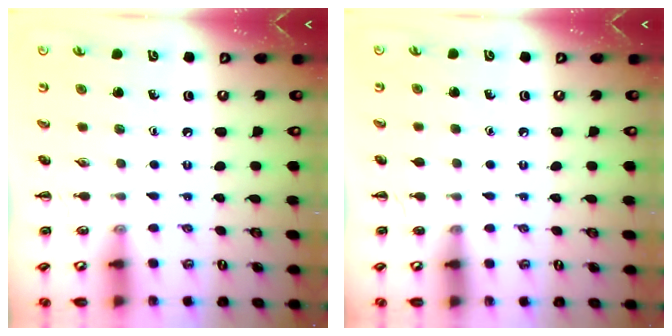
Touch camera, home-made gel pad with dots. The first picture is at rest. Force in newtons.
{"total": 0.0}